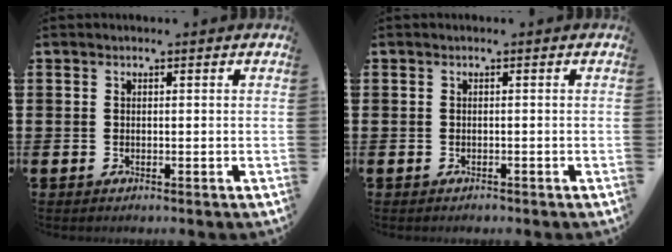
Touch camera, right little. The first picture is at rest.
{"total": 0.0}